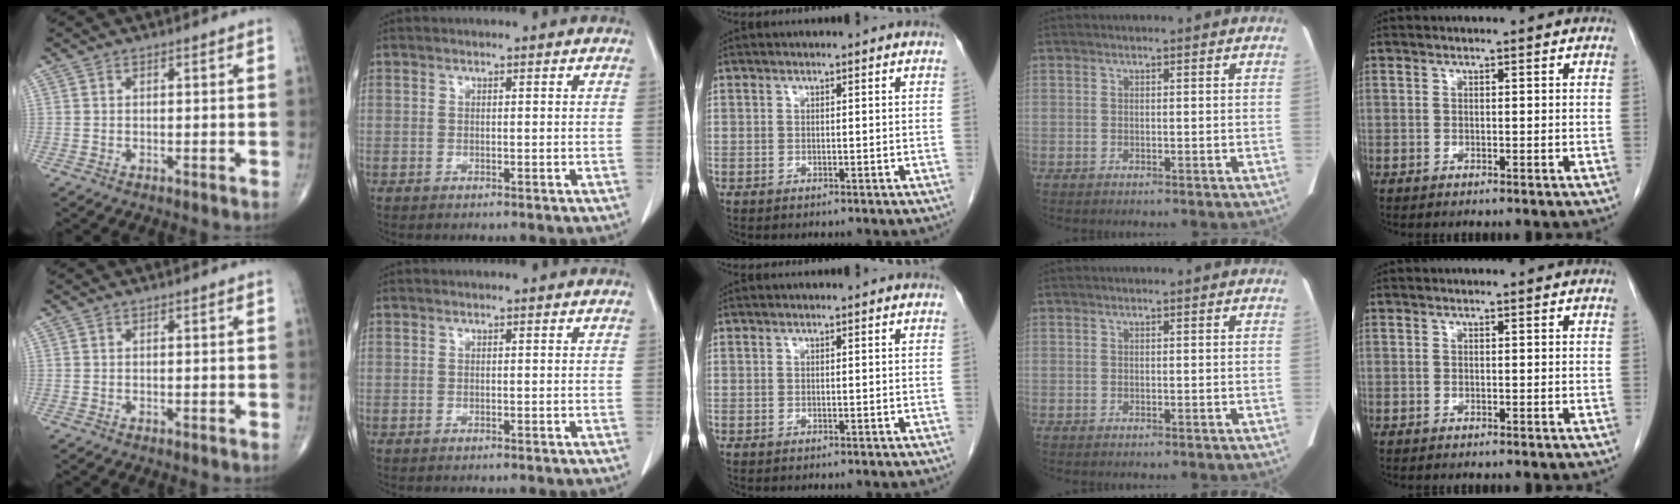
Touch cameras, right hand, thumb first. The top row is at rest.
{}